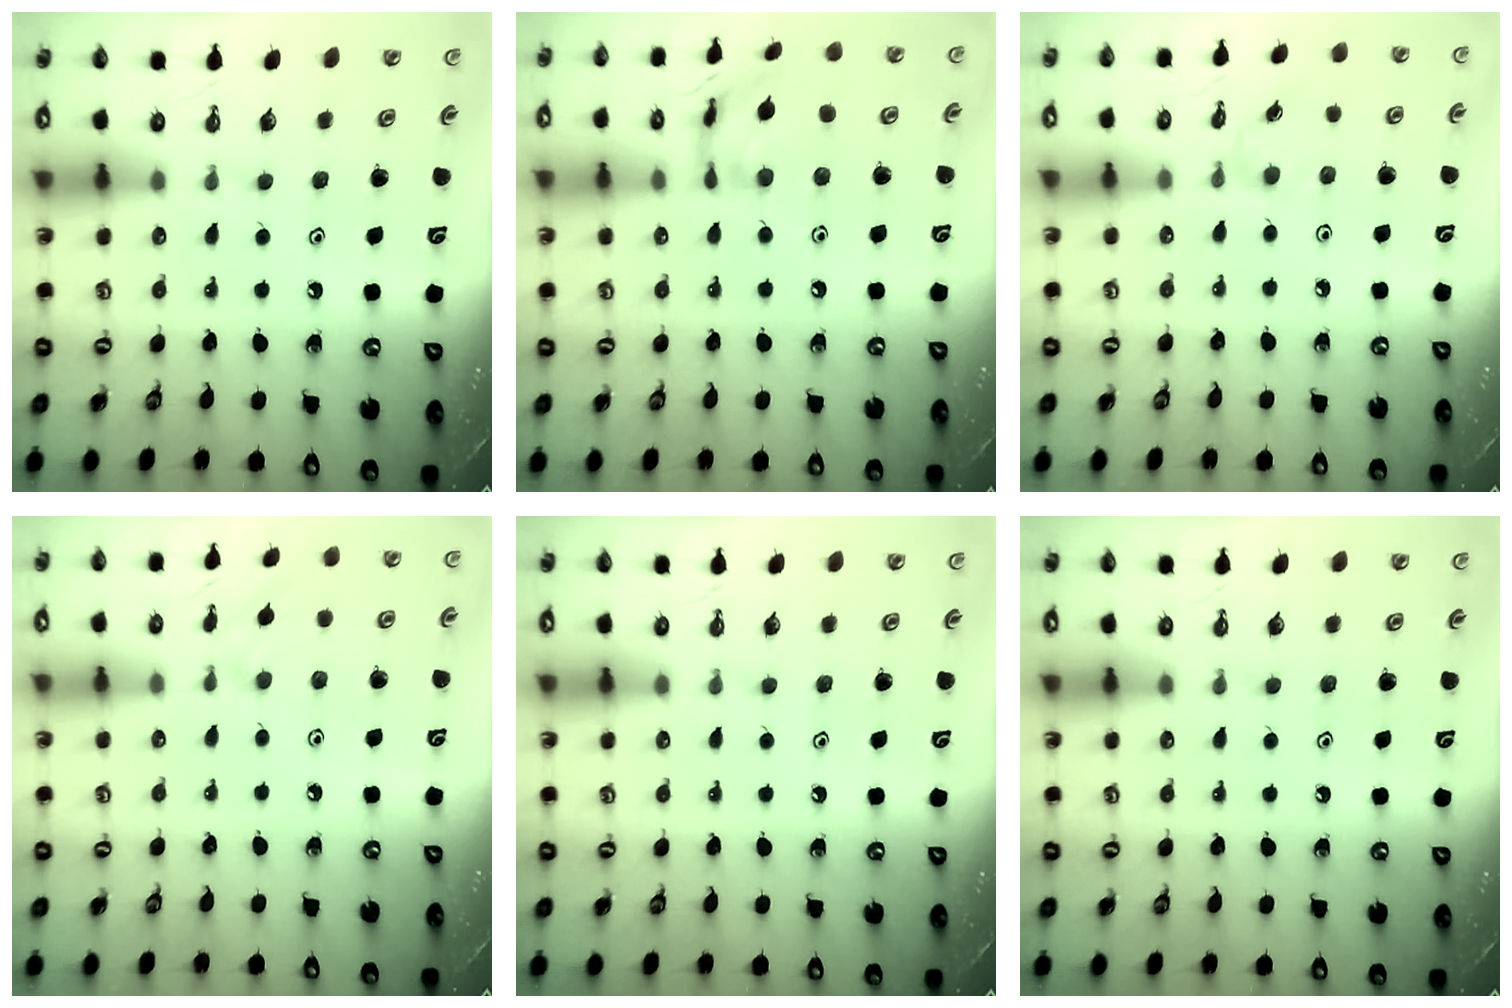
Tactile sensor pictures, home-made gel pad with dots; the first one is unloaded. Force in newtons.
{"total": 13.1, "press": 13.0, "slide": 1.1}
{"total": 2.3, "press": 2.3, "slide": 0.3}
{"total": 1.2, "press": 1.1, "slide": 0.4}
{"total": 0.0}
{"total": 0.0}